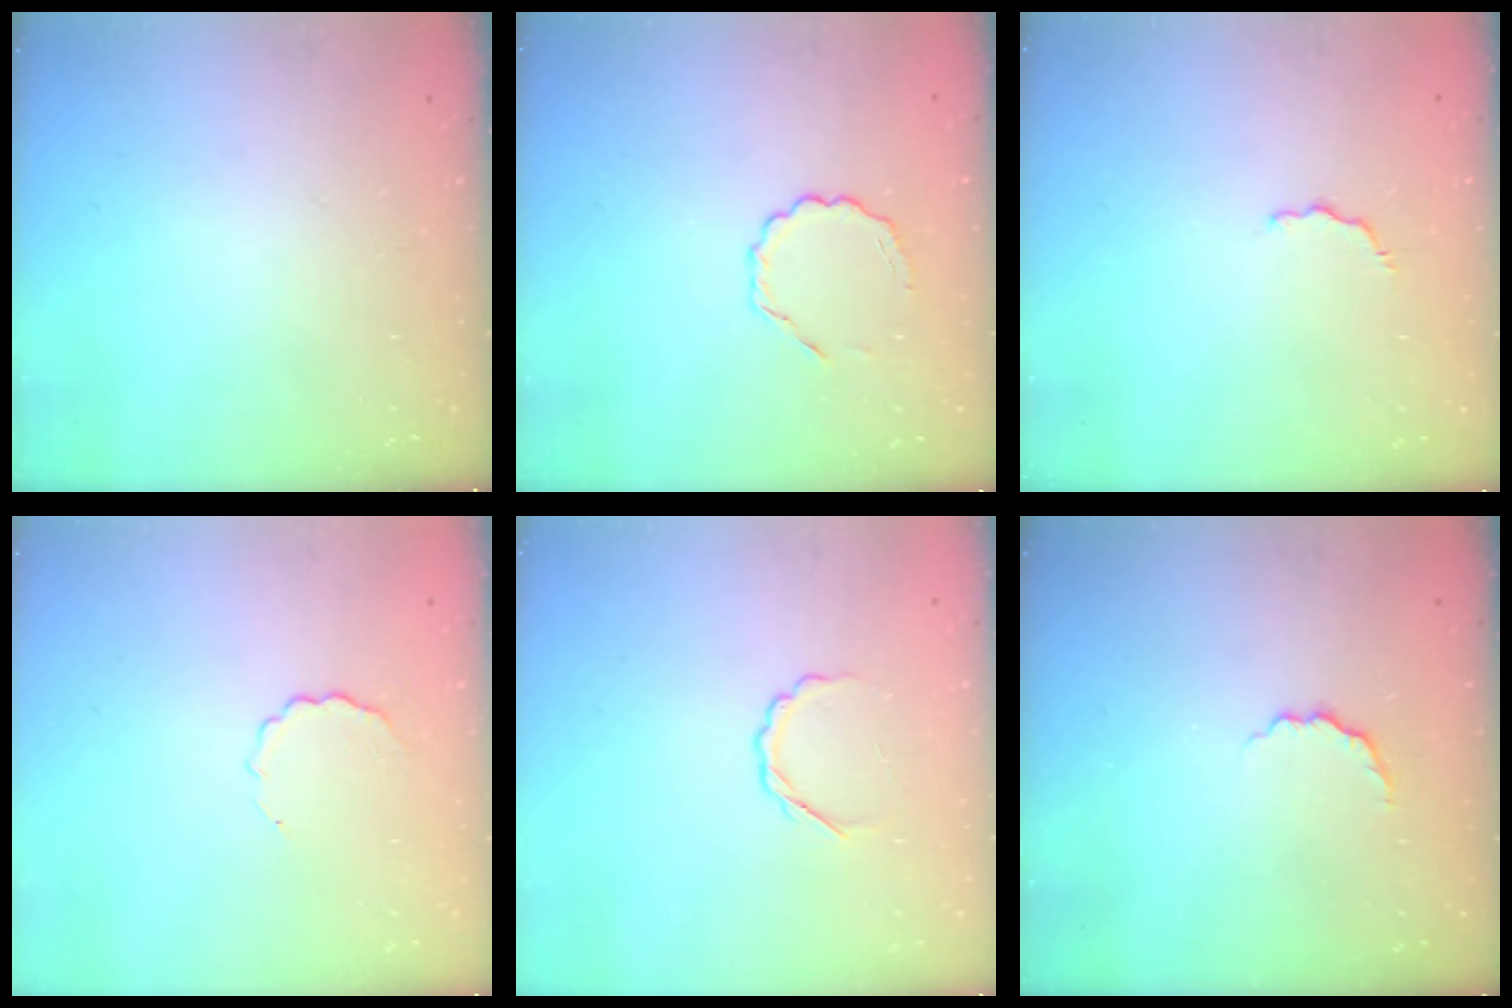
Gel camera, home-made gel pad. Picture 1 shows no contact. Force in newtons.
{"total": 3.7, "press": 3.5, "slide": 1.1}
{"total": 3.7, "press": 3.7, "slide": 0.8}
{"total": 3.9, "press": 3.8, "slide": 0.9}
{"total": 3.8, "press": 3.7, "slide": 0.8}
{"total": 3.2, "press": 3.1, "slide": 0.8}